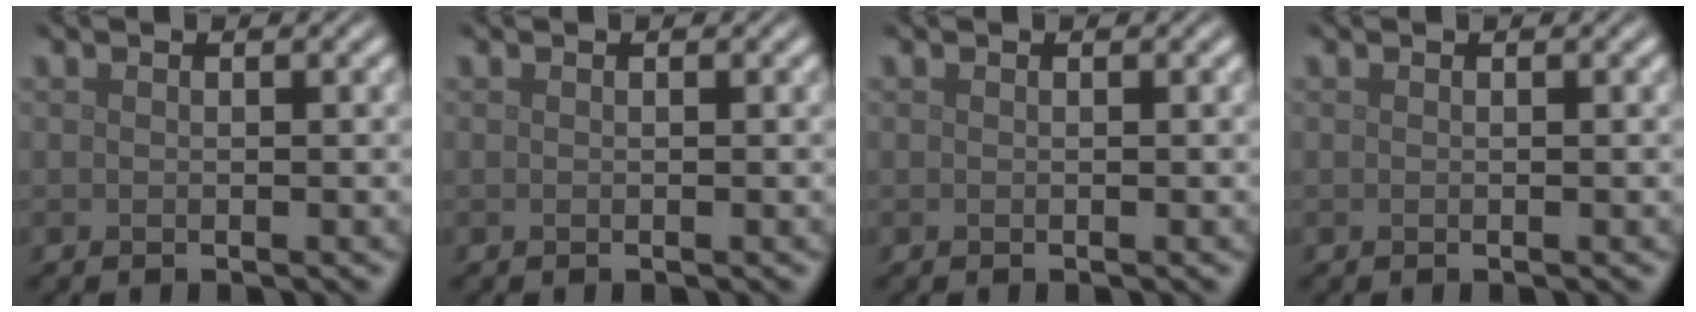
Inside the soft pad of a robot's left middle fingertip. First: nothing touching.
{"total": 0.0}
{"total": 0.0}
{"total": 0.0}